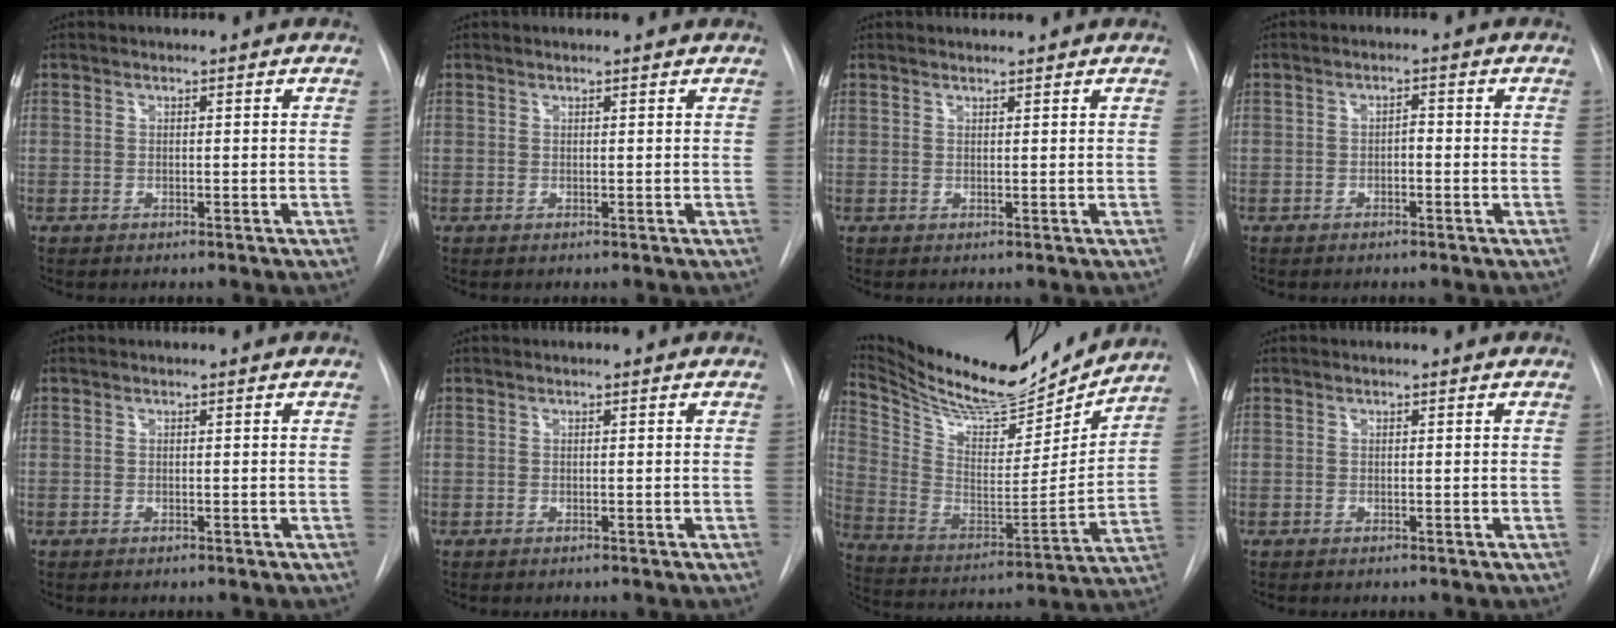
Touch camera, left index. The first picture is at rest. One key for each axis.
{"total": 1.6, "fx": 1.6, "fy": 0.1, "fz": 0.4, "tx": -0.012, "ty": 0.012, "tz": 0.016}
{"total": 0.9, "fx": 0.9, "fy": 0.0, "fz": 0.0, "tx": -0.007, "ty": 0.005, "tz": 0.019}
{"total": 3.3, "fx": -1.4, "fy": 1.4, "fz": 2.7, "tx": -0.043, "ty": 0.014, "tz": -0.024}
{"total": 0.0}
{"total": 0.0}
{"total": 23.4, "fx": 21.5, "fy": 4.3, "fz": 8.1, "tx": -0.155, "ty": -0.032, "tz": 0.339}
{"total": 0.0}